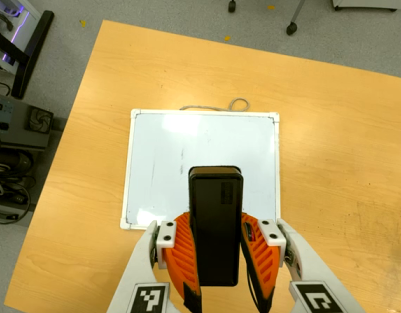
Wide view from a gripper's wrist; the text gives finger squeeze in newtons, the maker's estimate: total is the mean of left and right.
{"total": 8.5, "left": 7.1, "right": 10.0}